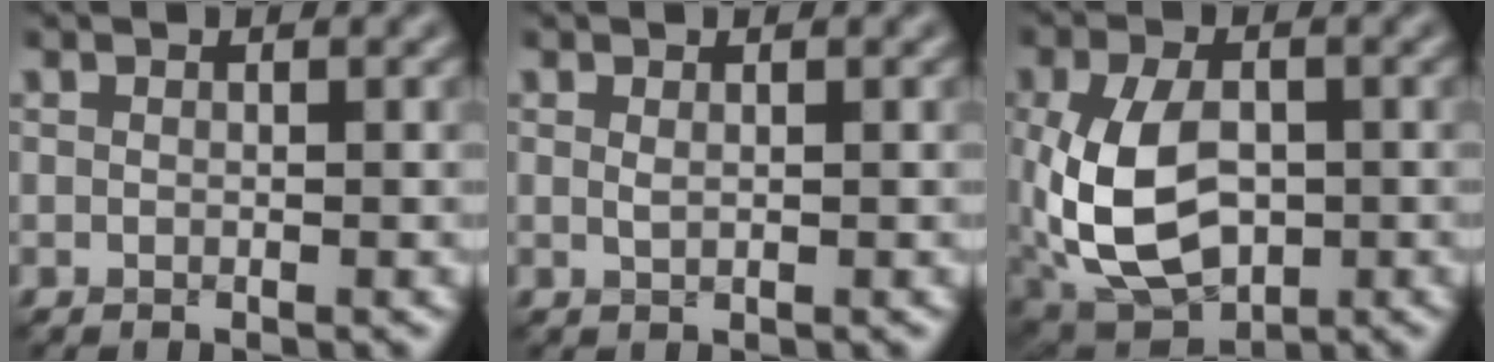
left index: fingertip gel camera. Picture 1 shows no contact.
{"total": 0.6, "force": [0.2, 0.1, 0.5], "torque": [-0.017, 0.000, 0.005]}
{"total": 9.6, "force": [-1.3, 6.0, 7.4], "torque": [-0.170, -0.013, -0.025]}